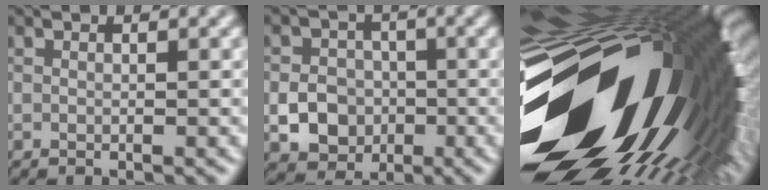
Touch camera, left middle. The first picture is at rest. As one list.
[{"total": 4.3, "force": [-1.1, 3.7, 1.9], "torque": [-0.021, 0.001, -0.029]}, {"total": 21.1, "force": [-4.3, 11.7, 17.0], "torque": [-0.283, -0.048, -0.070]}]